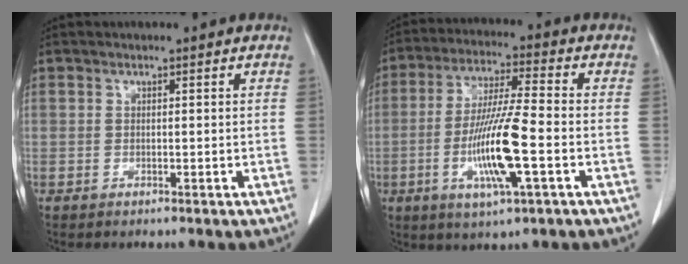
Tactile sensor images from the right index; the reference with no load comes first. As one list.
[{"total": 13.4, "force": [-3.6, 1.1, 12.9], "torque": [-0.253, -0.011, -0.067]}]